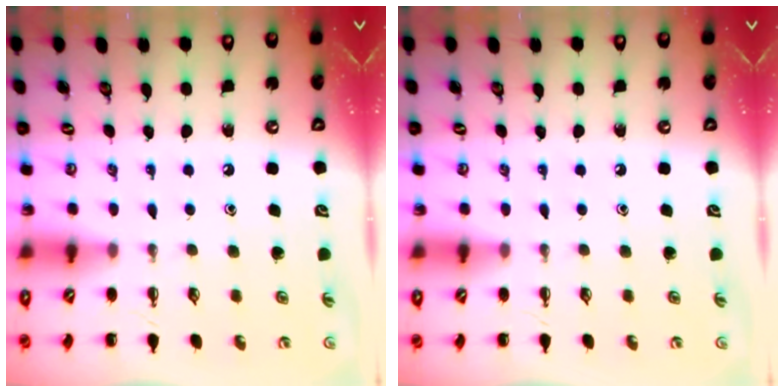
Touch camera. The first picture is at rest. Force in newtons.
{"total": 0.0}